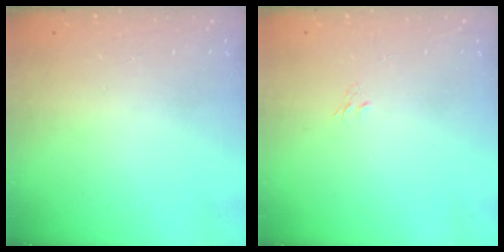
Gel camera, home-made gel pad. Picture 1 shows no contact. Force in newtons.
{"total": 4.2, "press": 4.2, "slide": 0.2}